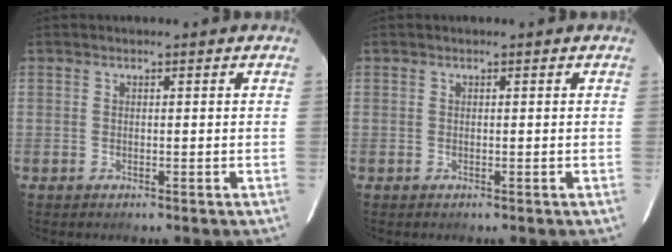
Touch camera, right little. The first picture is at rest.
{"total": 0.0}